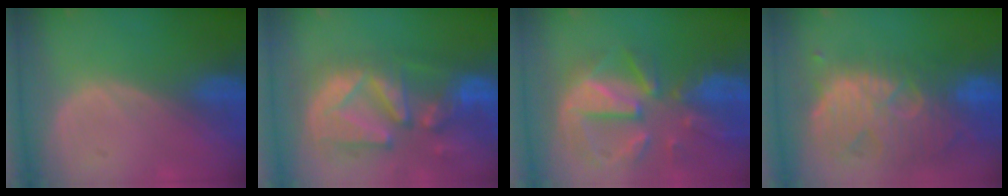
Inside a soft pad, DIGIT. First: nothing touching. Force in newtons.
{"total": 12.7, "press": 11.2, "slide": 6.1}
{"total": 11.7, "press": 10.2, "slide": 5.7}
{"total": 13.1, "press": 11.4, "slide": 6.4}